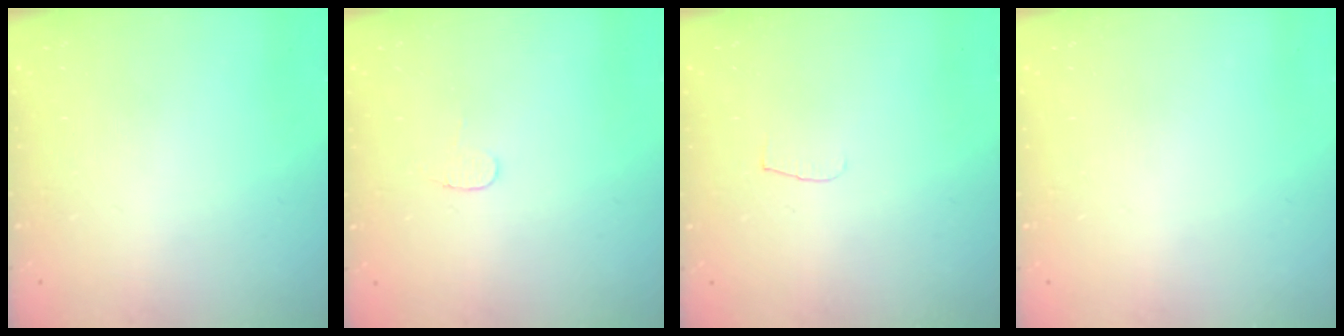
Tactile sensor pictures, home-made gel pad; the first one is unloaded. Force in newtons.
{"total": 4.3, "press": 4.3, "slide": 0.3}
{"total": 3.8, "press": 3.8, "slide": 0.4}
{"total": 0.0}